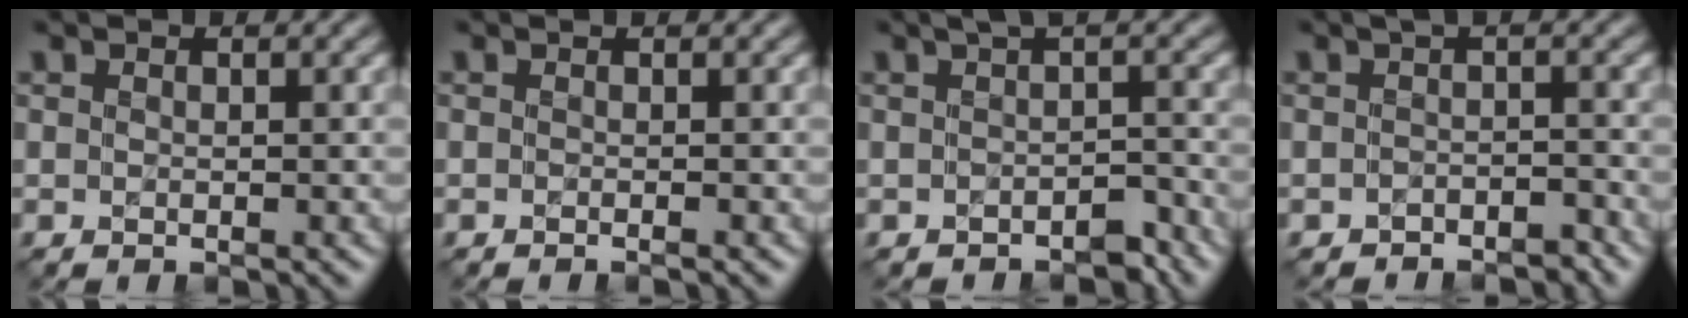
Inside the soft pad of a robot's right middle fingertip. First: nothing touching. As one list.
[{"total": 0.9, "force": [-0.3, 0.3, 0.8], "torque": [-0.006, -0.004, -0.010]}, {"total": 2.4, "force": [-1.2, 0.7, 1.9], "torque": [-0.017, 0.000, -0.017]}, {"total": 2.3, "force": [-2.0, 0.6, 1.0], "torque": [-0.012, -0.005, -0.030]}]